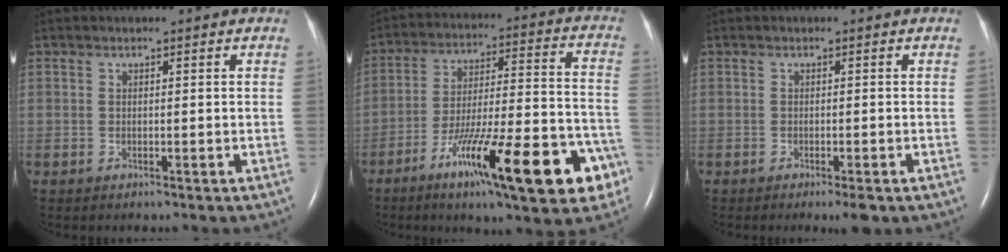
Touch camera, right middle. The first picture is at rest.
{"total": 22.1, "force": [-11.4, 3.4, 18.6], "torque": [-0.236, -0.003, -0.170]}
{"total": 2.3, "force": [-1.4, 0.3, 1.8], "torque": [-0.023, -0.005, -0.018]}